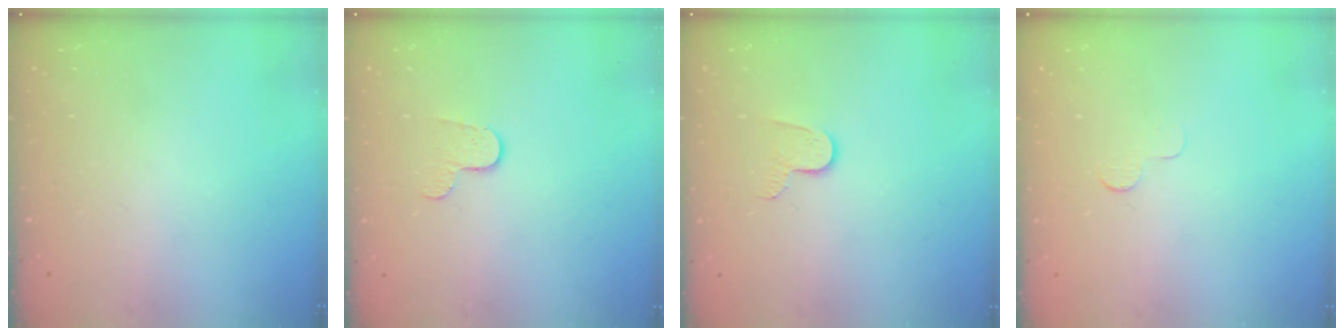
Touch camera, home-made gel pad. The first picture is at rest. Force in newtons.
{"total": 5.7, "press": 5.7, "slide": 0.5}
{"total": 5.9, "press": 5.8, "slide": 0.5}
{"total": 3.0, "press": 2.9, "slide": 0.3}